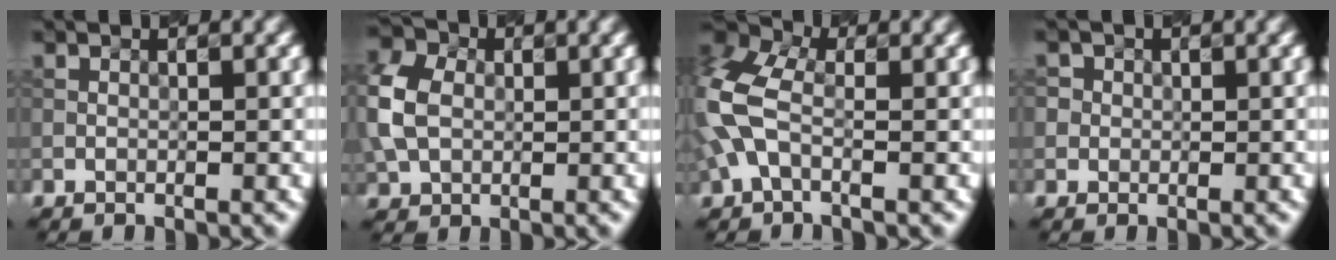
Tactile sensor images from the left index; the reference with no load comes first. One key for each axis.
{"total": 7.6, "fx": 0.4, "fy": 5.8, "fz": 4.9, "tx": -0.145, "ty": 0.015, "tz": 0.003}
{"total": 6.9, "fx": -0.7, "fy": 4.3, "fz": 5.3, "tx": -0.142, "ty": 0.011, "tz": -0.033}
{"total": 2.4, "fx": 1.0, "fy": 2.1, "fz": 0.7, "tx": 0.007, "ty": 0.009, "tz": -0.004}